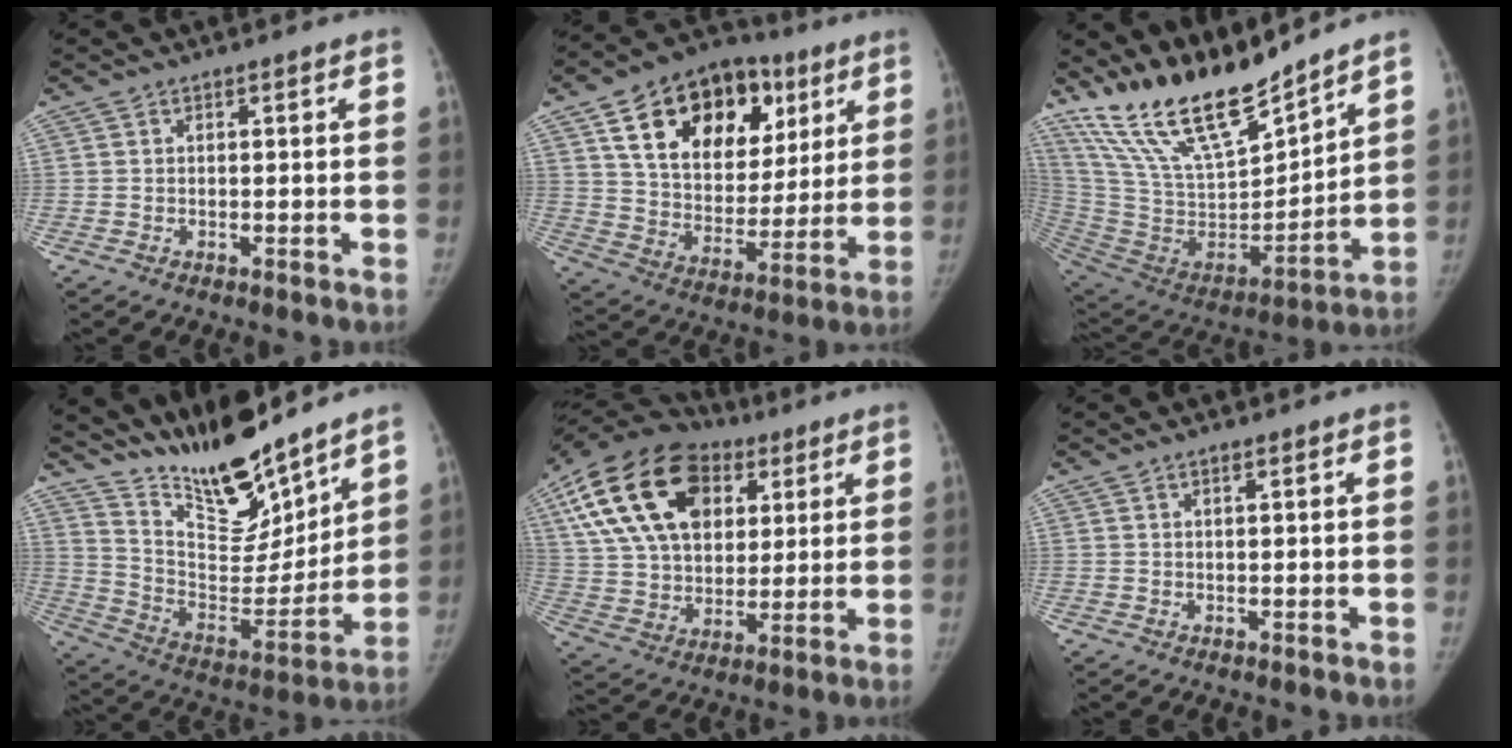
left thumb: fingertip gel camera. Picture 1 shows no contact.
{"total": 24.3, "force": [10.6, 15.8, 15.1], "torque": [-0.205, -0.005, 0.172]}
{"total": 23.1, "force": [19.1, 6.2, 11.3], "torque": [-0.169, -0.105, 0.357]}
{"total": 19.8, "force": [16.9, 5.2, 9.0], "torque": [-0.105, -0.113, 0.299]}
{"total": 26.3, "force": [10.1, 17.3, 17.0], "torque": [-0.317, 0.017, 0.175]}
{"total": 0.9, "force": [0.5, 0.2, 0.7], "torque": [-0.010, 0.002, 0.009]}